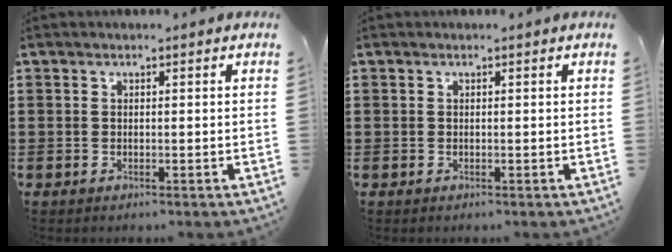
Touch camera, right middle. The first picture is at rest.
{"total": 0.0}